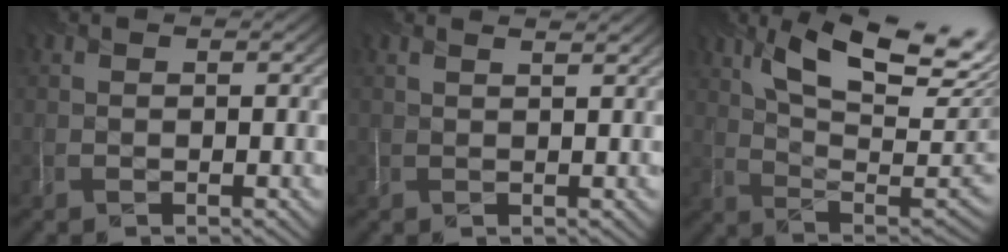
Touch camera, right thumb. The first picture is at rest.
{"total": 1.8, "force": [1.4, 0.5, 1.1], "torque": [-0.015, 0.006, 0.010]}
{"total": 16.5, "force": [7.3, 6.6, 13.3], "torque": [-0.217, 0.012, 0.124]}